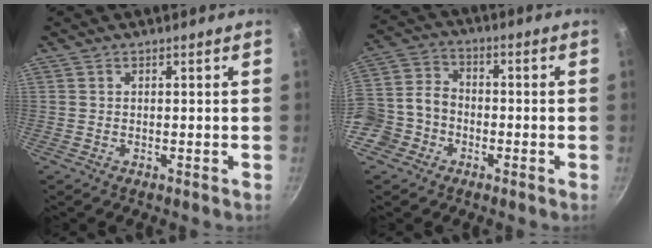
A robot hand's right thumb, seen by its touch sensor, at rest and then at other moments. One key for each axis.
{"total": 10.8, "fx": -4.7, "fy": 8.7, "fz": 4.5, "tx": -0.066, "ty": 0.049, "tz": -0.100}